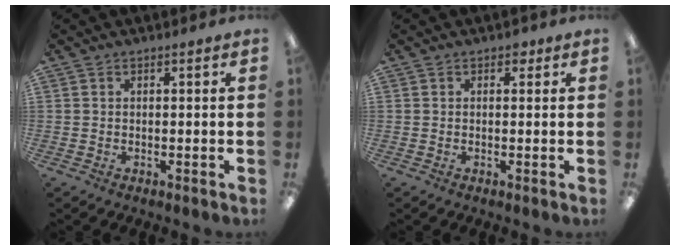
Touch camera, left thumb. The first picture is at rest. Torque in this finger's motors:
{"motor_torque": [0.04, 0.02, -0.11, 0.05, 0.03]}